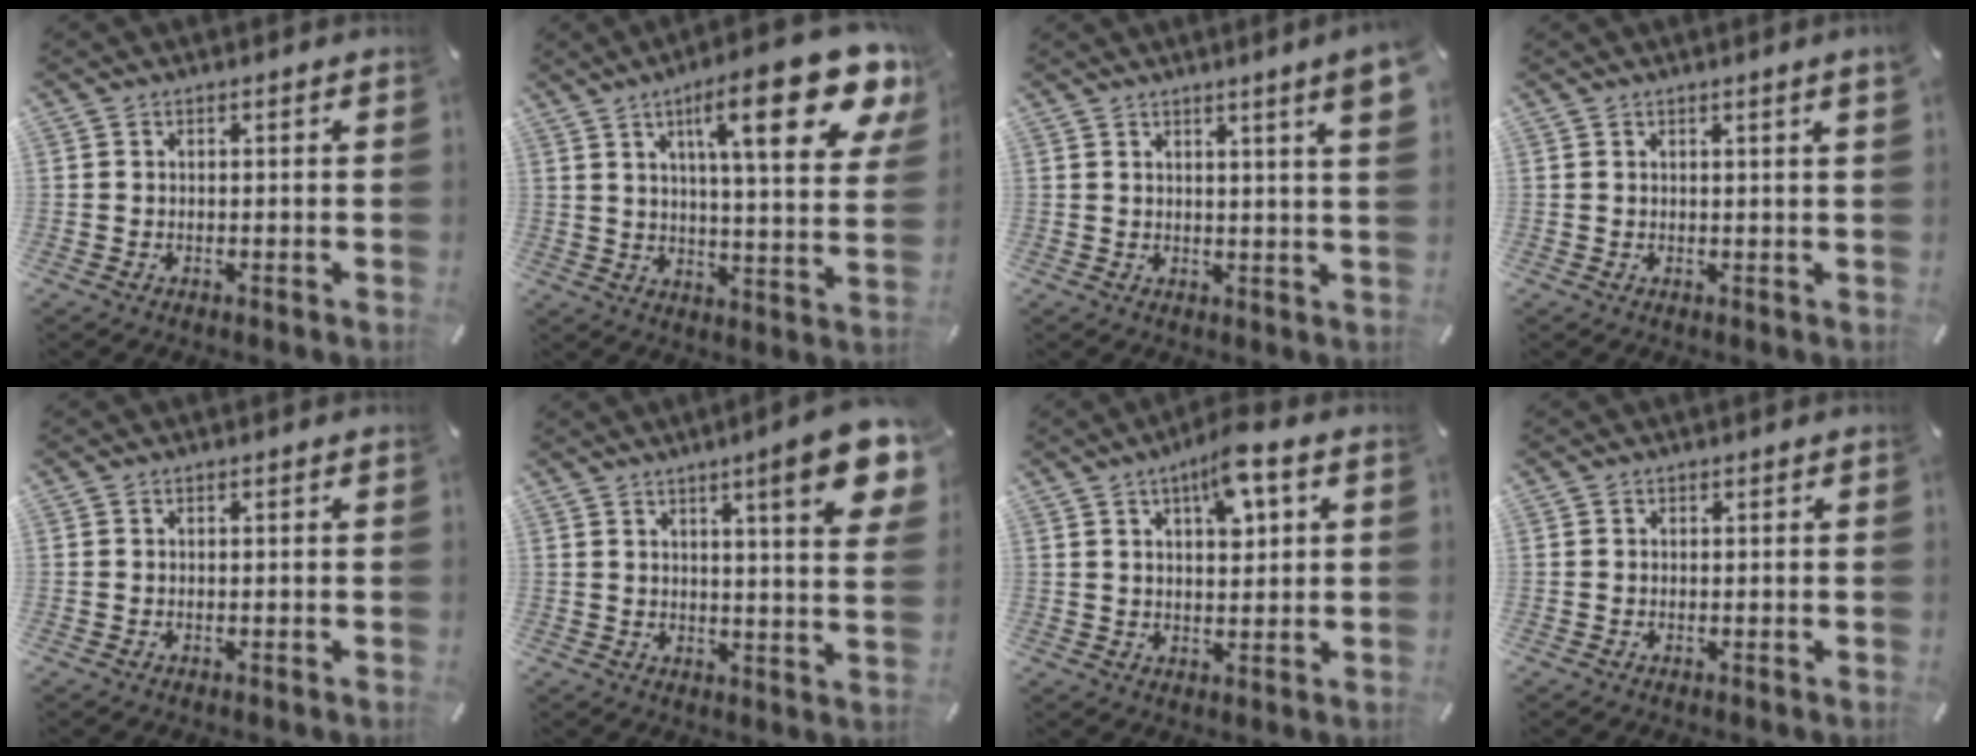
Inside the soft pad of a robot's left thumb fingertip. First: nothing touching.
{"total": 22.0, "force": [10.9, 5.6, 18.2], "torque": [-0.270, -0.051, 0.157]}
{"total": 6.4, "force": [3.2, -0.2, 5.5], "torque": [-0.090, -0.015, 0.052]}
{"total": 1.5, "force": [0.8, -0.1, 1.2], "torque": [-0.022, -0.002, 0.015]}
{"total": 0.0}
{"total": 12.8, "force": [6.4, 1.7, 11.0], "torque": [-0.158, -0.030, 0.095]}
{"total": 7.6, "force": [3.6, 3.1, 5.9], "torque": [-0.080, -0.013, 0.056]}
{"total": 0.0}